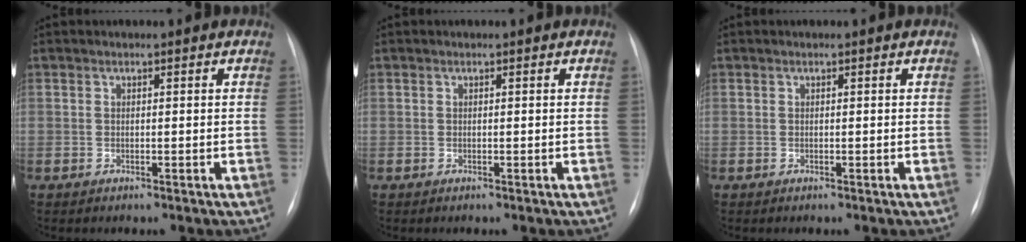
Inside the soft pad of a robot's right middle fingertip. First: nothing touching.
{"total": 0.0}
{"total": 0.0}